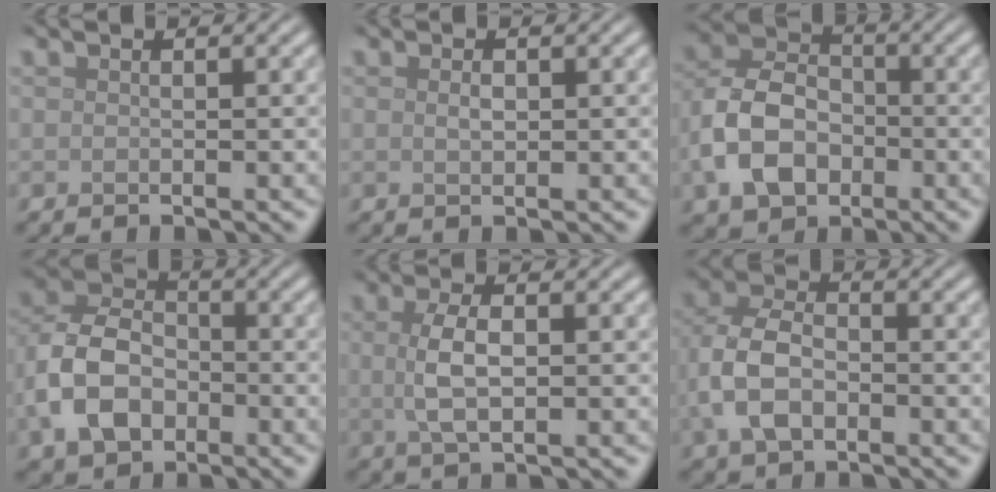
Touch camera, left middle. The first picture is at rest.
{"total": 0.9, "force": [0.2, 0.5, 0.7], "torque": [-0.017, 0.000, 0.004]}
{"total": 7.4, "force": [-2.0, 5.6, 4.5], "torque": [-0.098, 0.001, -0.047]}
{"total": 7.6, "force": [-2.0, 5.7, 4.6], "torque": [-0.106, -0.001, -0.047]}
{"total": 3.5, "force": [0.3, 1.4, 3.2], "torque": [-0.073, 0.000, 0.005]}
{"total": 6.0, "force": [-1.4, 4.1, 4.2], "torque": [-0.104, 0.005, -0.036]}